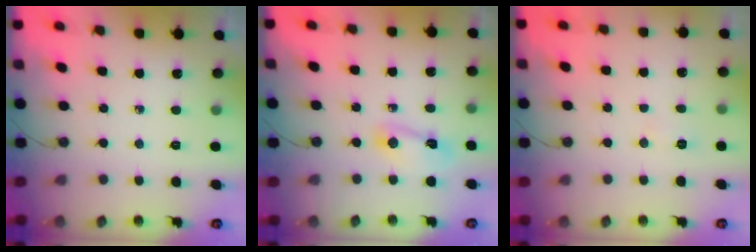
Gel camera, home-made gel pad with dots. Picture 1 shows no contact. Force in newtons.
{"total": 3.9, "press": 3.8, "slide": 0.6}
{"total": 8.5, "press": 5.0, "slide": 6.9}